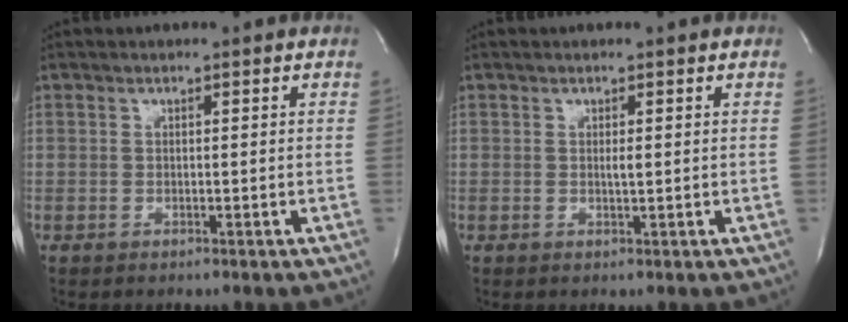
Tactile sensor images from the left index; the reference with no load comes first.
{"total": 0.8, "force": [0.1, 0.1, 0.8], "torque": [-0.021, -0.003, 0.003]}